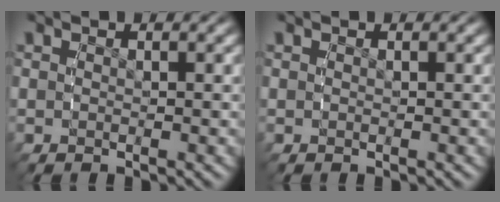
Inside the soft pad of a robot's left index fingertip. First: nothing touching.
{"total": 0.0}